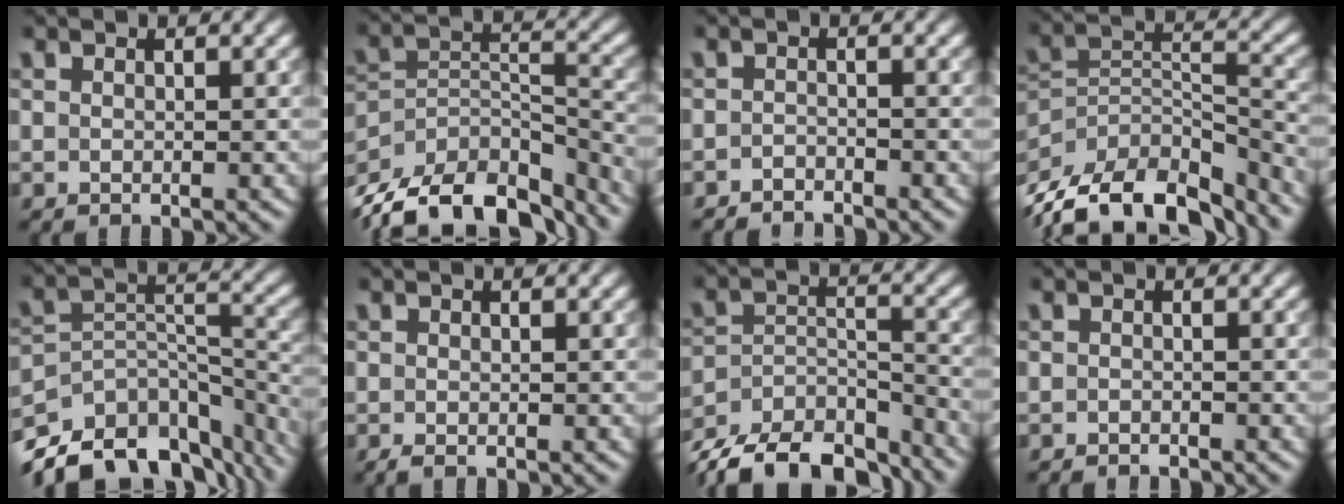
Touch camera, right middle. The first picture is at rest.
{"total": 13.6, "force": [-10.7, 6.1, 5.8], "torque": [-0.107, 0.007, -0.163]}
{"total": 1.8, "force": [-1.8, 0.2, 0.2], "torque": [0.001, -0.002, -0.034]}
{"total": 12.6, "force": [-9.6, 5.4, 6.2], "torque": [-0.122, 0.016, -0.160]}
{"total": 13.4, "force": [-10.6, 6.6, 4.8], "torque": [-0.083, 0.001, -0.156]}
{"total": 0.8, "force": [-0.5, 0.1, 0.6], "torque": [-0.011, -0.006, -0.011]}
{"total": 12.5, "force": [-10.9, 4.7, 3.9], "torque": [-0.068, -0.004, -0.163]}
{"total": 1.0, "force": [-1.0, 0.1, 0.1], "torque": [0.000, -0.006, -0.019]}